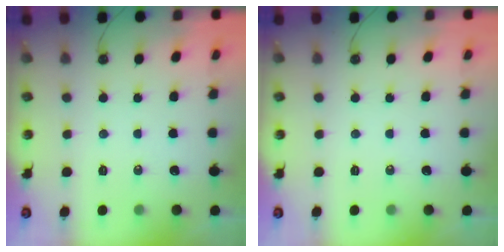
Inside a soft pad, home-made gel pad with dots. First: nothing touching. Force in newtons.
{"total": 0.0}